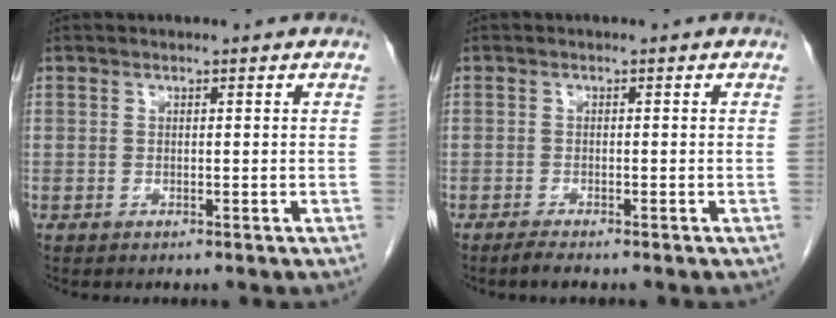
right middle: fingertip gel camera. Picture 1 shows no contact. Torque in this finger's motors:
{"motor_torque": [0.11, -0.07, 0.00, 0.00]}